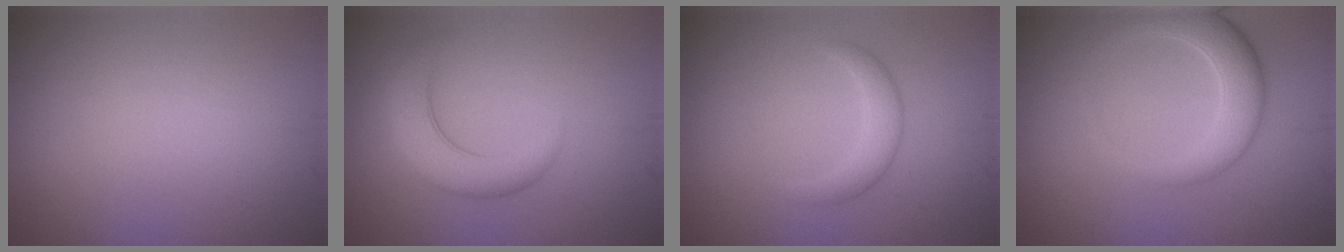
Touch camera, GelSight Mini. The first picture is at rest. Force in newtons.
{"total": 4.3, "press": 4.3, "slide": 0.3}
{"total": 2.1, "press": 2.1, "slide": 0.1}
{"total": 4.5, "press": 4.5, "slide": 0.4}